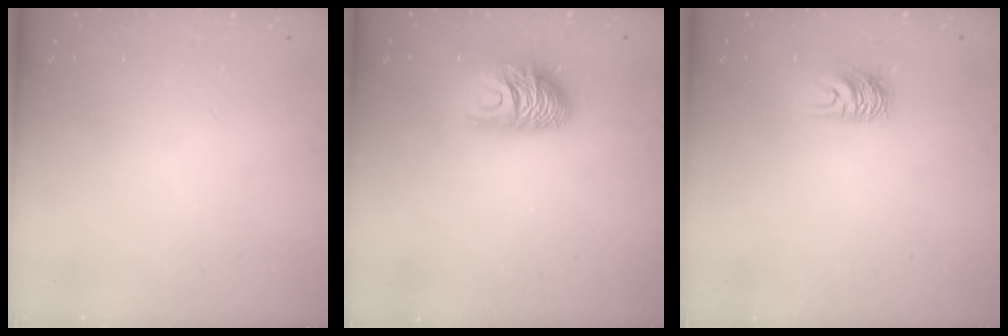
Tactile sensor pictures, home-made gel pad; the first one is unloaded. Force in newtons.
{"total": 11.3, "press": 11.3, "slide": 1.2}
{"total": 6.3, "press": 6.3, "slide": 0.5}